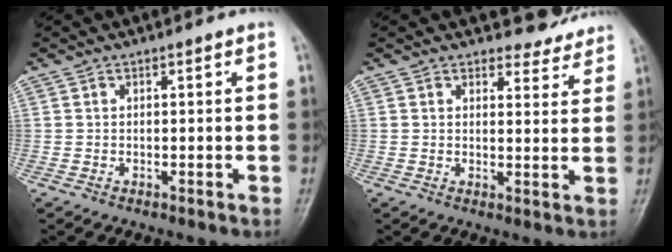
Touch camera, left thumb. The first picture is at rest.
{"total": 5.1, "force": [4.8, 1.9, -0.2], "torque": [0.028, -0.040, 0.049]}